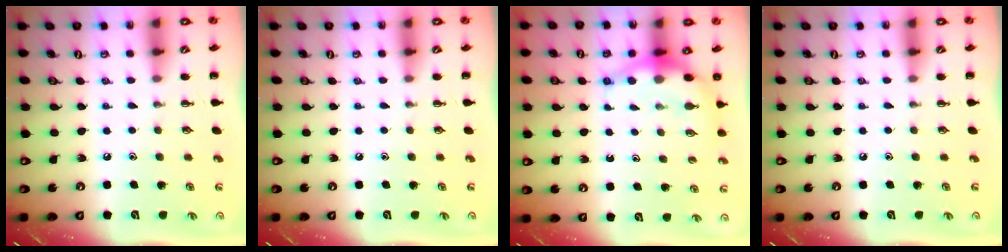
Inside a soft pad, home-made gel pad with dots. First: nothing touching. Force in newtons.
{"total": 0.0}
{"total": 7.3, "press": 7.2, "slide": 1.6}
{"total": 0.0}